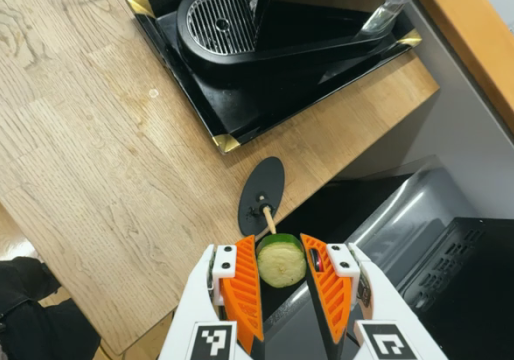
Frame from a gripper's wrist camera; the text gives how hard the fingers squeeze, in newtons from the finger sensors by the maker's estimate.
{"total": 9.8, "left": 10.0, "right": 9.7}